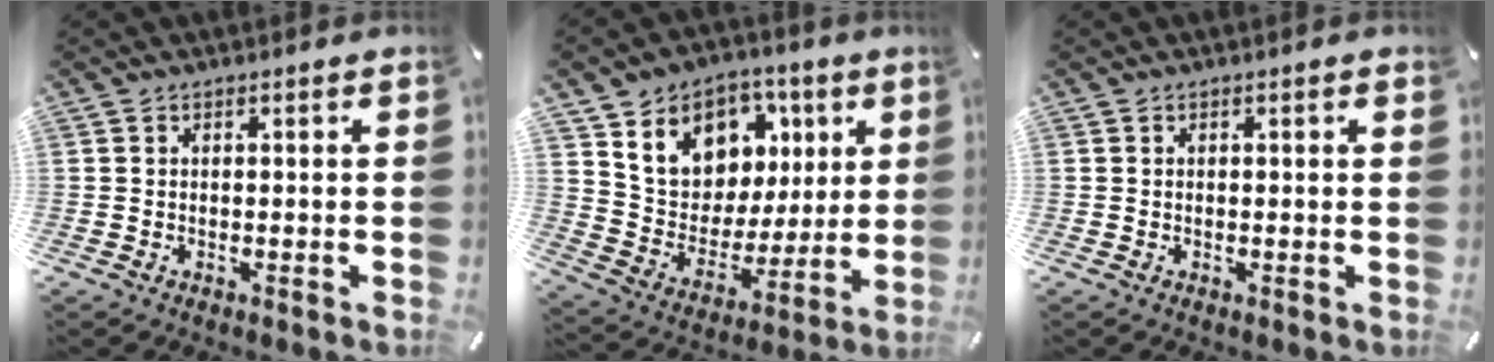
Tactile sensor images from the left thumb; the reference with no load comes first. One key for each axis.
{"total": 13.1, "fx": 5.9, "fy": 11.2, "fz": 3.1, "tx": -0.060, "ty": -0.043, "tz": 0.117}
{"total": 0.6, "fx": 0.2, "fy": 0.1, "fz": 0.6, "tx": -0.010, "ty": 0.001, "tz": 0.003}